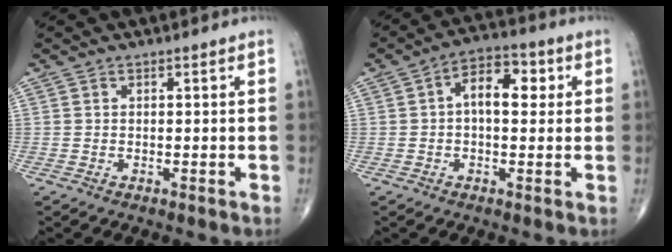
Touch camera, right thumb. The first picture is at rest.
{"total": 8.0, "force": [1.1, 4.5, 6.4], "torque": [-0.081, 0.024, 0.010]}